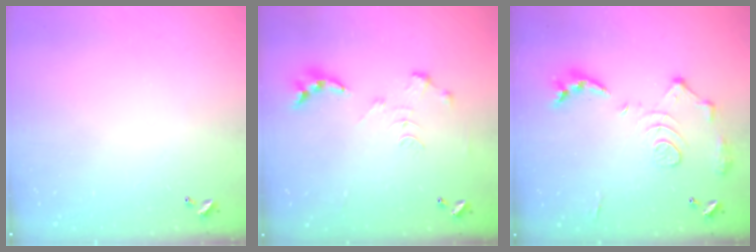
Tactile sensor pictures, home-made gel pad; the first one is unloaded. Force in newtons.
{"total": 0.0}
{"total": 14.2, "press": 14.1, "slide": 1.2}